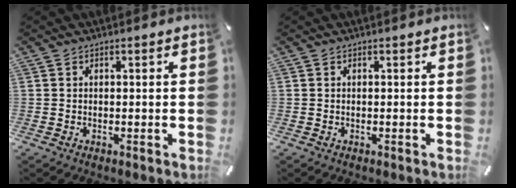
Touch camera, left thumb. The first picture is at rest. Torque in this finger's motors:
{"motor_torque": [0.00, 0.00, 0.01, 0.01, 0.00]}